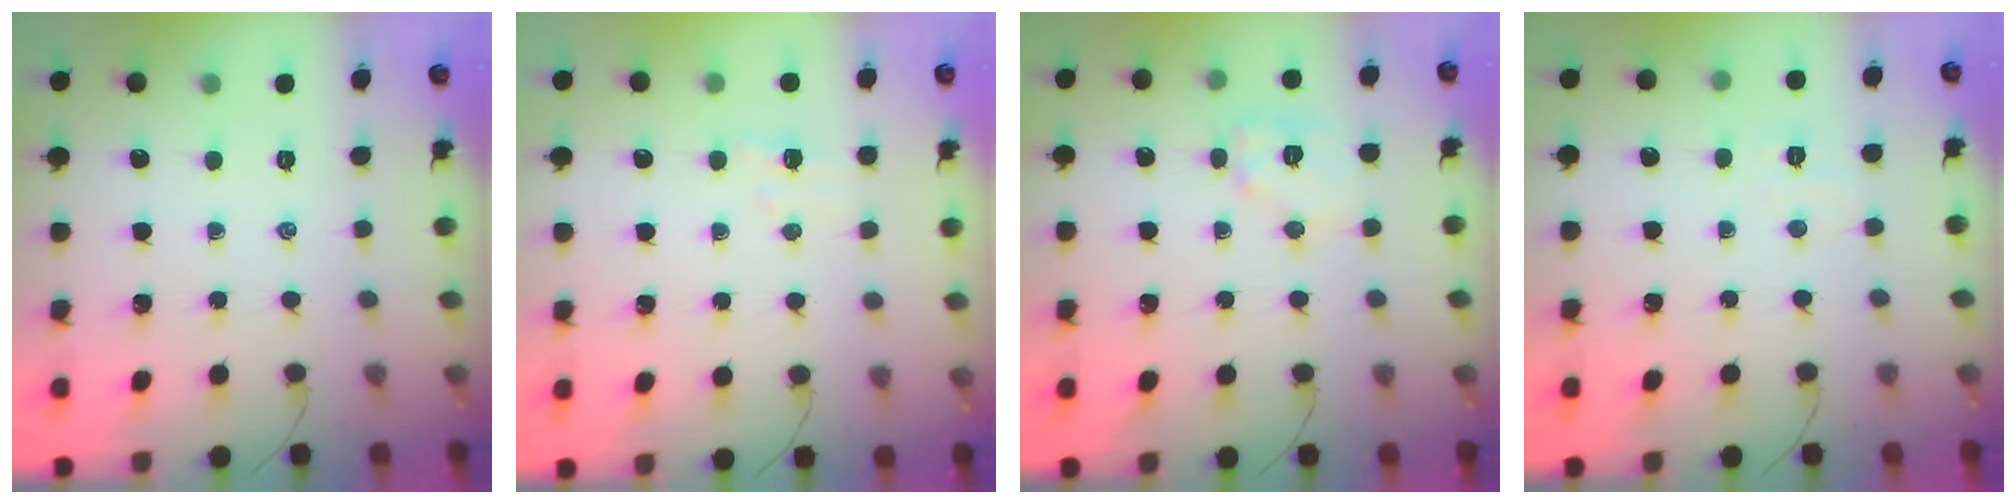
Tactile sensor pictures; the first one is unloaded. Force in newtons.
{"total": 2.8, "press": 2.7, "slide": 0.7}
{"total": 8.6, "press": 8.6, "slide": 0.1}
{"total": 3.0, "press": 3.0, "slide": 0.8}